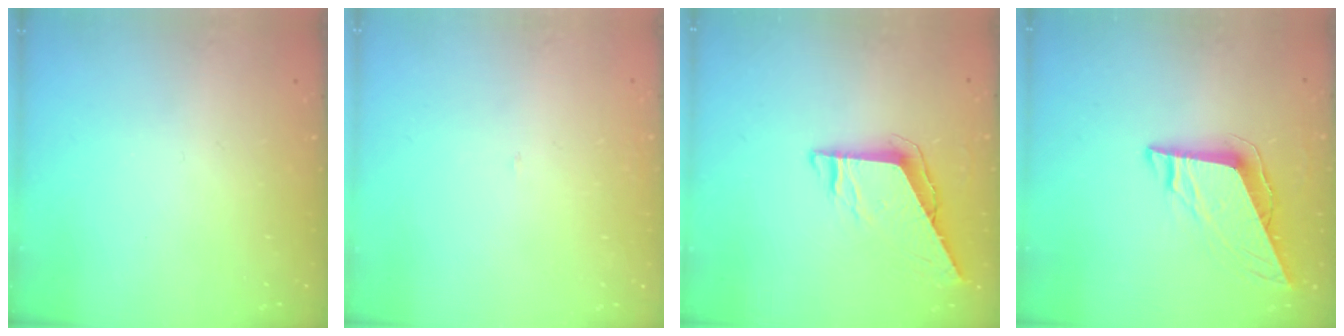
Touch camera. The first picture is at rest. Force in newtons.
{"total": 2.1, "press": 2.1, "slide": 0.1}
{"total": 7.2, "press": 7.2, "slide": 0.5}
{"total": 8.8, "press": 8.7, "slide": 1.4}